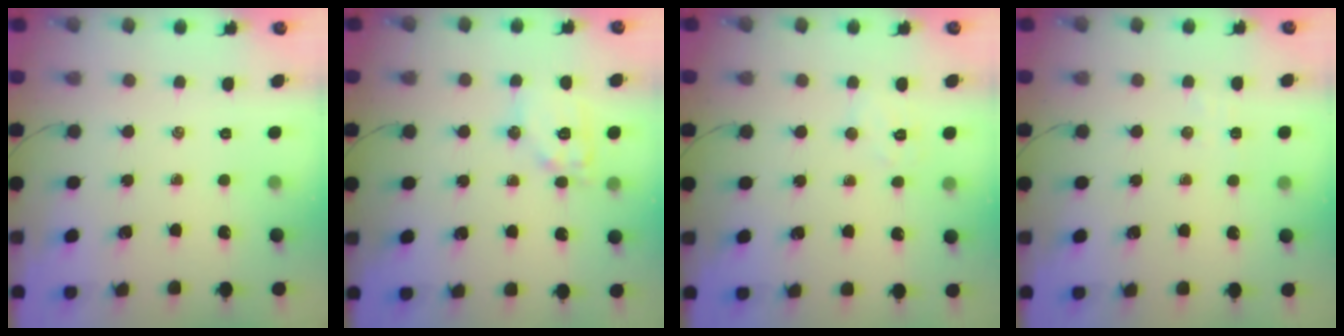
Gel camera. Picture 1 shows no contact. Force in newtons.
{"total": 10.7, "press": 10.7, "slide": 0.8}
{"total": 5.4, "press": 5.3, "slide": 1.0}
{"total": 2.9, "press": 2.8, "slide": 0.6}